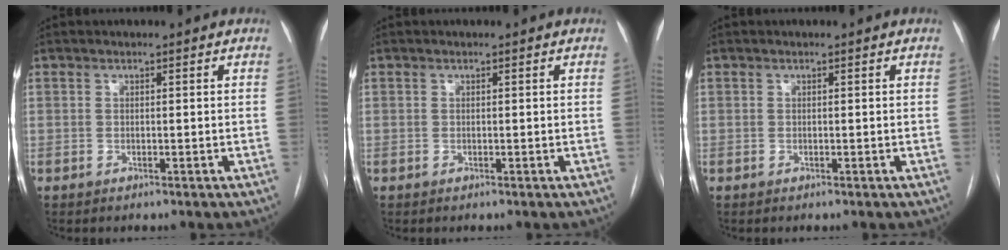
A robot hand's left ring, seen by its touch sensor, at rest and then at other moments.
{"total": 0.0}
{"total": 0.0}